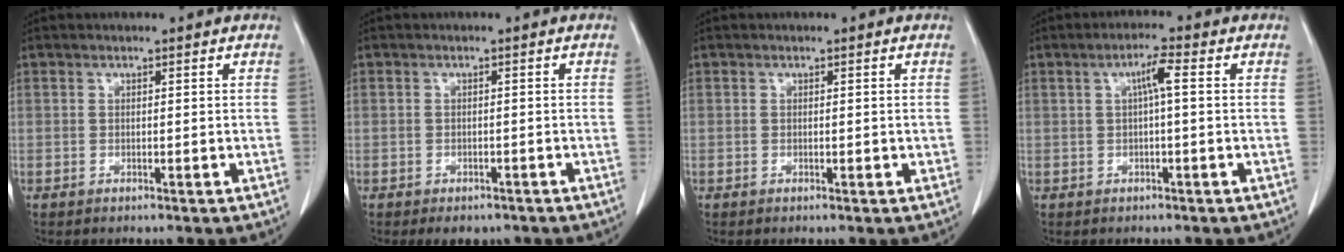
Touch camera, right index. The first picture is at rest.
{"total": 3.4, "force": [-2.5, 2.0, 1.0], "torque": [-0.004, 0.002, -0.028]}
{"total": 0.6, "force": [-0.1, 0.2, 0.6], "torque": [-0.009, -0.001, -0.001]}
{"total": 3.1, "force": [0.5, 0.2, 3.0], "torque": [-0.056, 0.008, 0.008]}